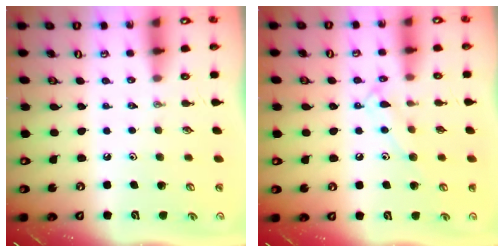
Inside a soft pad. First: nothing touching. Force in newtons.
{"total": 10.5, "press": 10.4, "slide": 0.7}